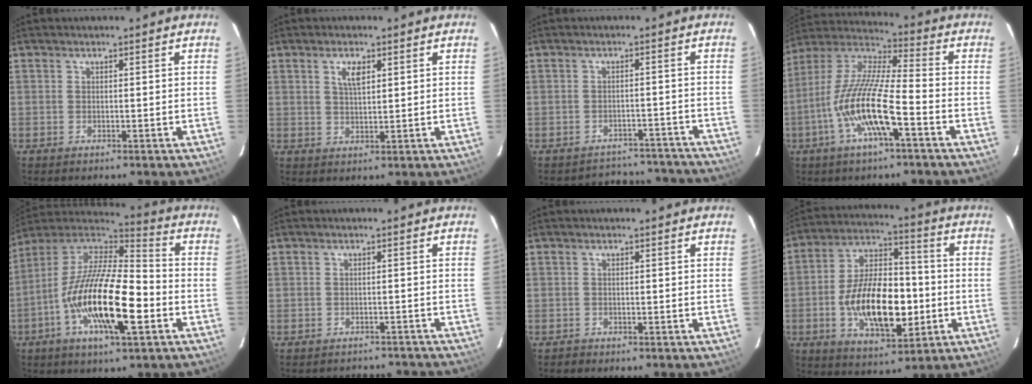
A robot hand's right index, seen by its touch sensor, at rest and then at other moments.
{"total": 3.5, "force": [1.6, 1.5, 2.8], "torque": [-0.050, 0.003, 0.030]}
{"total": 13.0, "force": [-11.9, 4.9, 2.2], "torque": [-0.042, 0.034, -0.133]}
{"total": 14.9, "force": [-5.7, 2.5, 13.5], "torque": [-0.267, -0.008, -0.116]}
{"total": 21.0, "force": [-6.5, 6.7, 18.8], "torque": [-0.356, -0.020, -0.129]}
{"total": 6.8, "force": [-6.0, 2.9, 1.3], "torque": [-0.021, 0.016, -0.069]}
{"total": 0.9, "force": [-0.6, 0.6, -0.2], "torque": [0.002, 0.005, -0.011]}
{"total": 18.0, "force": [-3.6, 8.9, 15.2], "torque": [-0.283, 0.008, -0.051]}